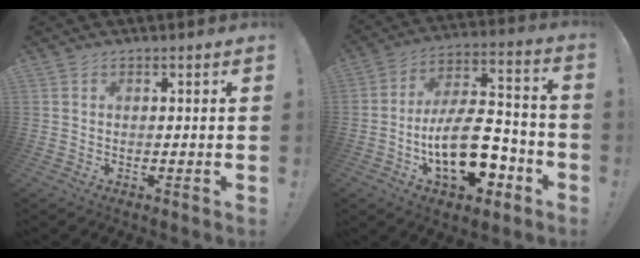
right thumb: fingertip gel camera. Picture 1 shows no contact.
{"total": 19.8, "force": [-7.3, 10.1, 15.4], "torque": [-0.258, 0.054, -0.112]}